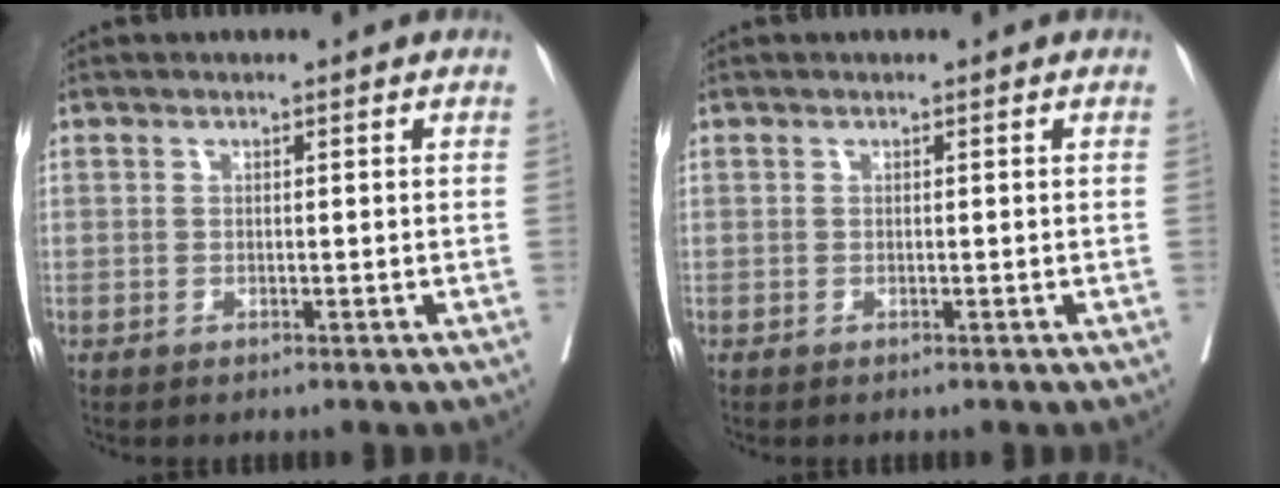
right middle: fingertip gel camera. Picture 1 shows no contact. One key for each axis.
{"total": 0.0}